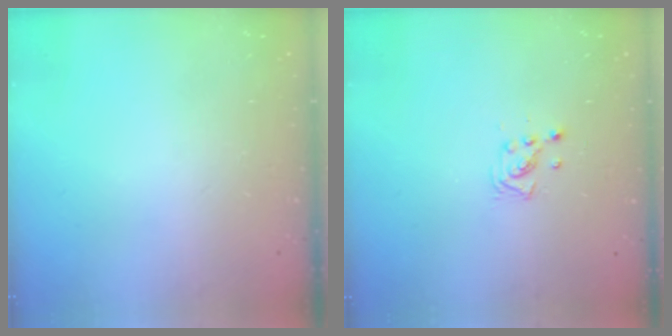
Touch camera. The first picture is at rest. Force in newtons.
{"total": 3.0, "press": 3.0, "slide": 0.5}